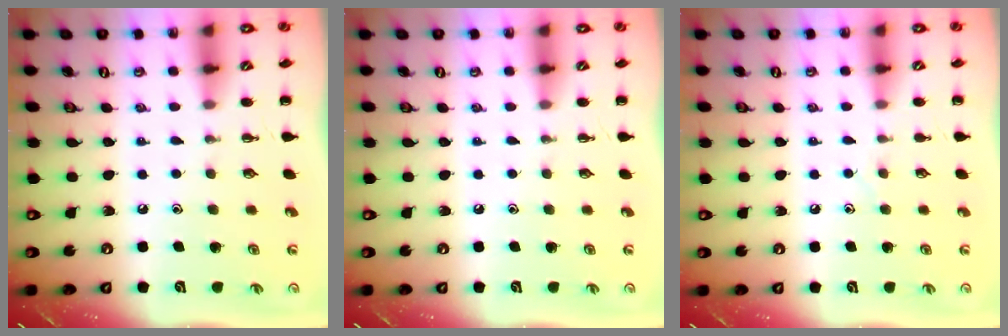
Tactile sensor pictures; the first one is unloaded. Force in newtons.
{"total": 0.0}
{"total": 3.8, "press": 3.6, "slide": 1.0}